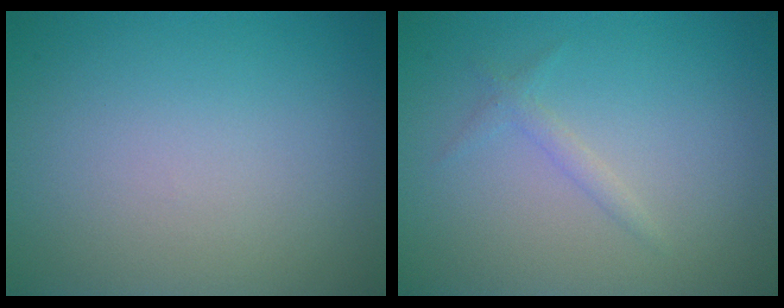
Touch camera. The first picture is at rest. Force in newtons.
{"total": 1.1, "press": 1.1, "slide": 0.1}